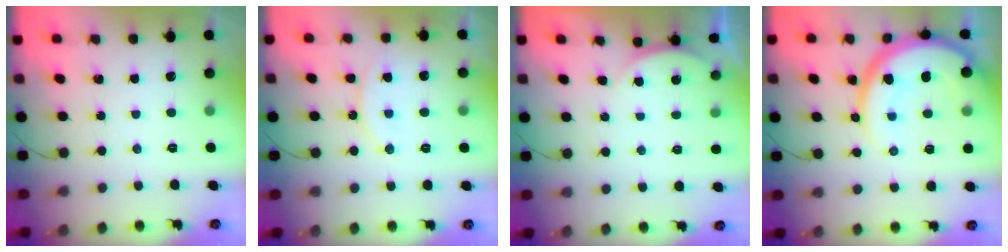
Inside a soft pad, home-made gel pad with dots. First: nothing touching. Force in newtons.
{"total": 11.8, "press": 11.8, "slide": 0.9}
{"total": 2.8, "press": 2.1, "slide": 1.7}
{"total": 15.3, "press": 15.2, "slide": 1.3}